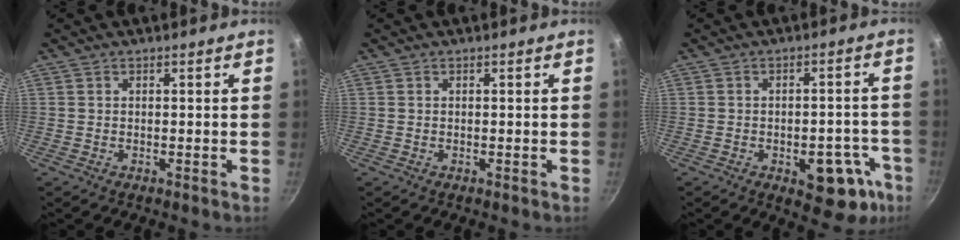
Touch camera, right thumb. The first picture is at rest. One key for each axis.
{"total": 0.0}
{"total": 12.0, "fx": -5.0, "fy": 6.3, "fz": 8.9, "tx": -0.053, "ty": 0.028, "tz": -0.058}